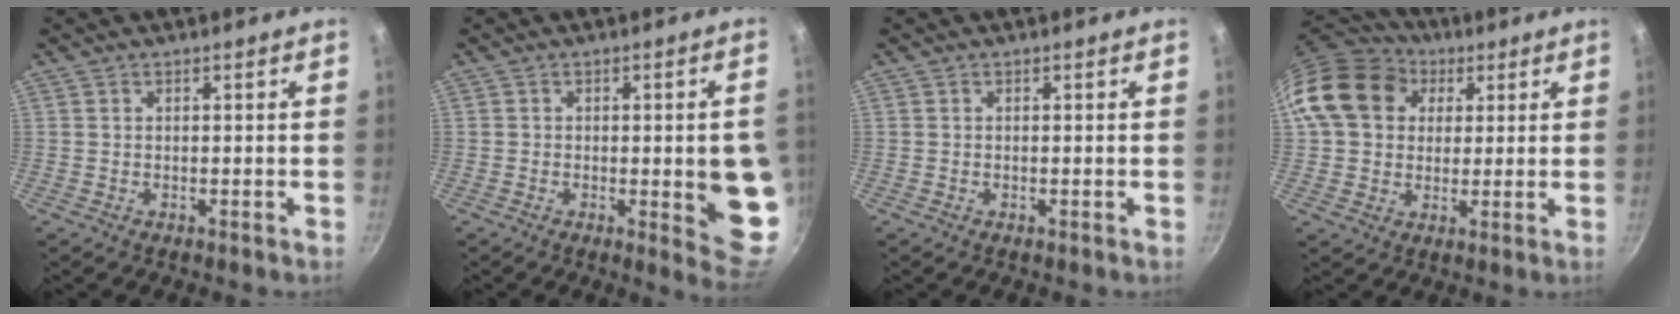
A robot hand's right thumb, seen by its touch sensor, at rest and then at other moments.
{"total": 10.7, "force": [-1.1, 3.0, 10.3], "torque": [-0.098, -0.004, -0.011]}
{"total": 0.0}
{"total": 16.0, "force": [4.6, 12.9, 8.3], "torque": [-0.133, 0.020, 0.069]}